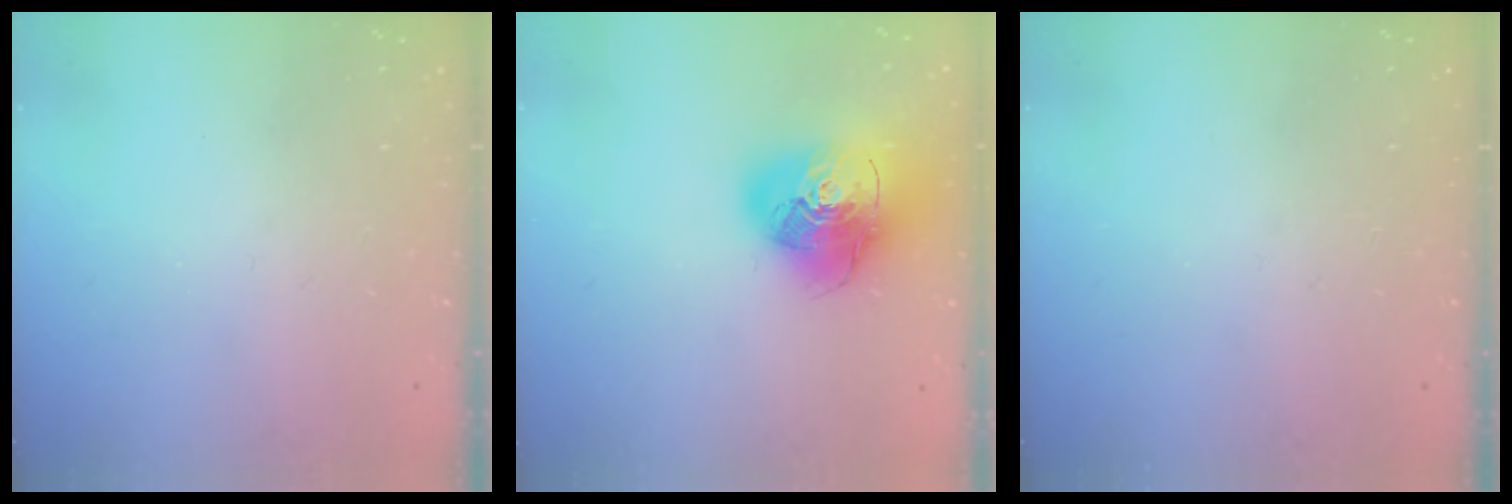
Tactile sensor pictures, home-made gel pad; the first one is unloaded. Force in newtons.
{"total": 19.1, "press": 18.9, "slide": 2.6}
{"total": 0.0}